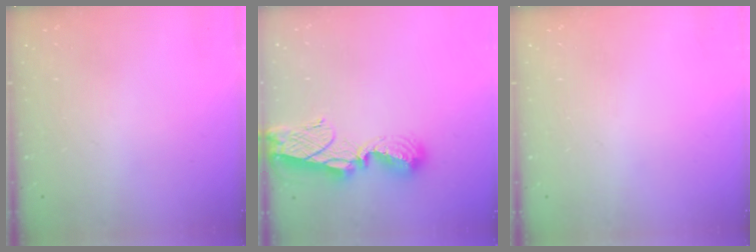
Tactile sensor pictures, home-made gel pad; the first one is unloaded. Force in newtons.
{"total": 9.7, "press": 9.7, "slide": 0.9}
{"total": 0.0}